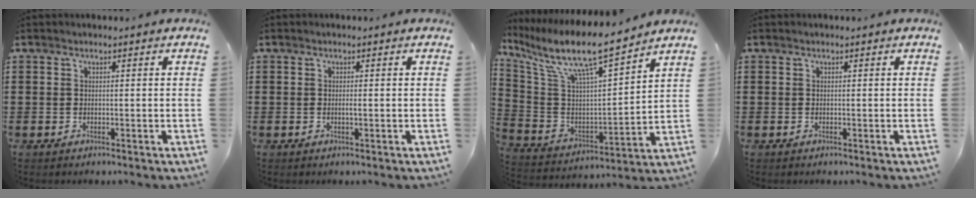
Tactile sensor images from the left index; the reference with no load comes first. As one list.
[{"total": 0.8, "force": [0.0, 0.0, 0.8], "torque": [-0.015, -0.006, 0.001]}, {"total": 10.8, "force": [8.4, 1.1, 6.7], "torque": [-0.156, -0.062, 0.136]}, {"total": 0.0}]